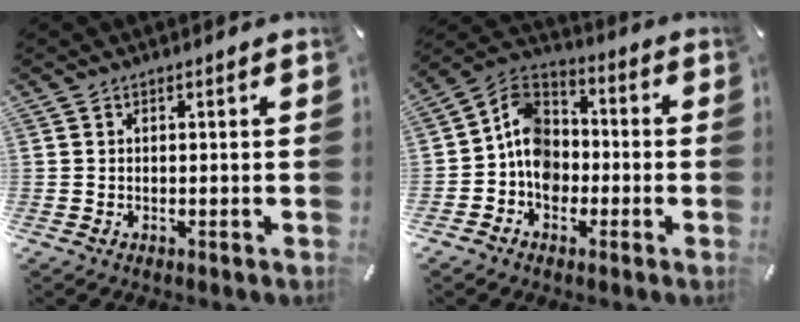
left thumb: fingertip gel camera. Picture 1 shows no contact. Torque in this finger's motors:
{"motor_torque": [-0.04, 0.77, 0.76, 0.55, 0.11]}